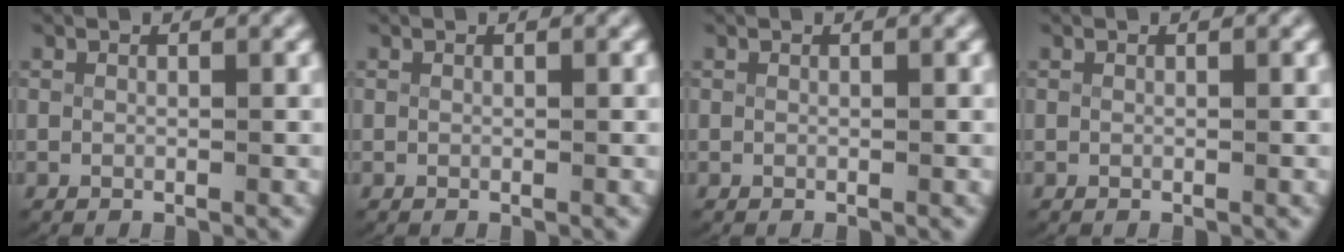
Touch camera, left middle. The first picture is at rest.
{"total": 0.0}
{"total": 0.0}
{"total": 0.0}